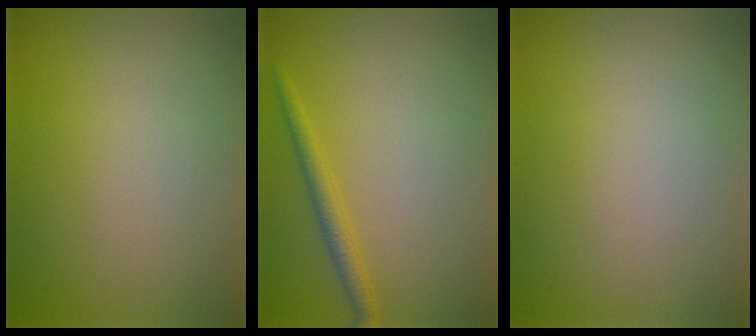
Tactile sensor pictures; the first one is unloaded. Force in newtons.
{"total": 2.0, "press": 2.0, "slide": 0.1}
{"total": 0.0}